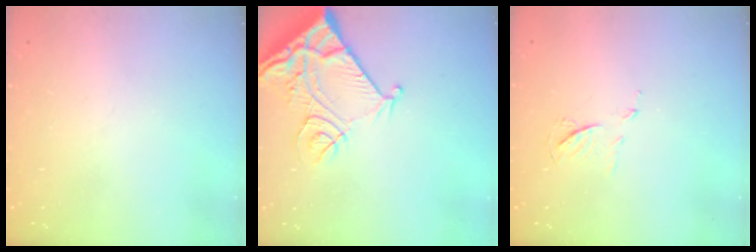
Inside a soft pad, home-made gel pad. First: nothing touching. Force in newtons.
{"total": 13.6, "press": 13.5, "slide": 1.7}
{"total": 6.1, "press": 6.0, "slide": 0.7}